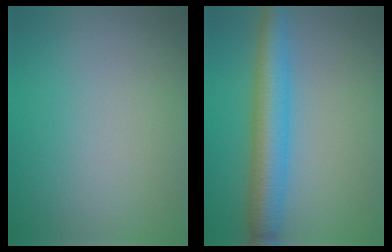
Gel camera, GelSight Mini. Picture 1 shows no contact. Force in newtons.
{"total": 6.0, "press": 6.0, "slide": 0.1}